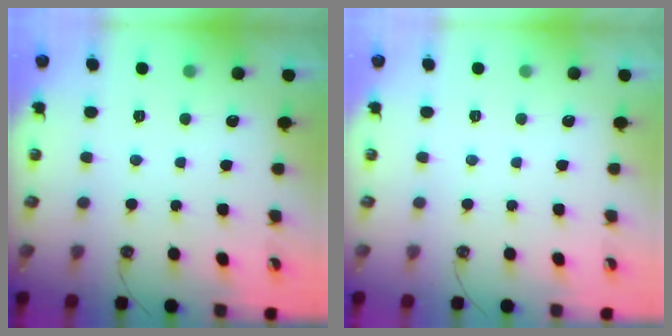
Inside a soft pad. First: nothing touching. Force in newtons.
{"total": 0.0}